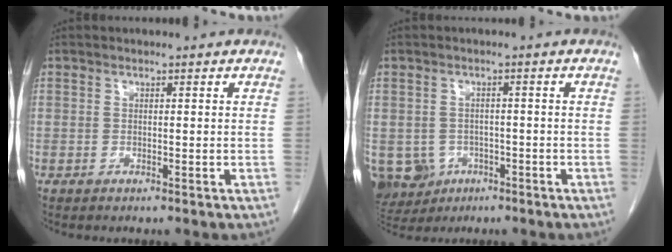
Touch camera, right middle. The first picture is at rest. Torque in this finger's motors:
{"motor_torque": [0.15, -0.02, -0.01, 0.00]}